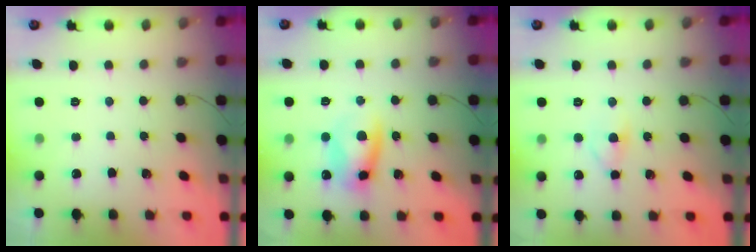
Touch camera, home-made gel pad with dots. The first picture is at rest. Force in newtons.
{"total": 10.4, "press": 10.2, "slide": 1.9}
{"total": 4.1, "press": 3.9, "slide": 1.1}